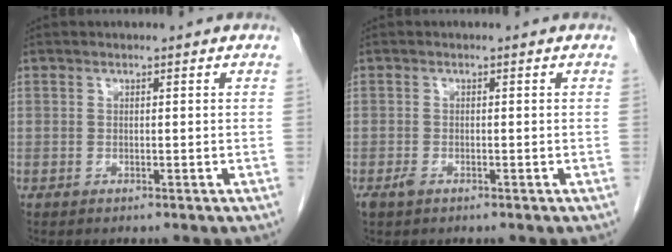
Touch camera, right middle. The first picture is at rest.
{"total": 1.3, "force": [-0.8, 0.6, 0.8], "torque": [-0.022, -0.001, -0.012]}